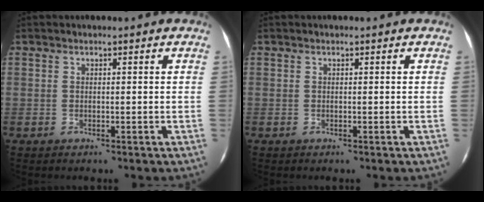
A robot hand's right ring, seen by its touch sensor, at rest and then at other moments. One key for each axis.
{"total": 0.0}